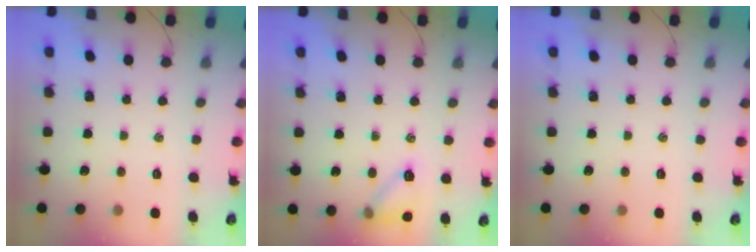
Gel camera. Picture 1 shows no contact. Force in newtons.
{"total": 9.1, "press": 9.1, "slide": 0.6}
{"total": 0.0}